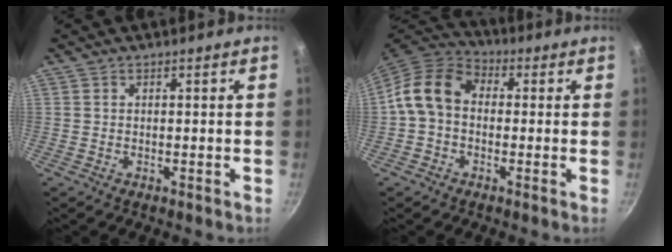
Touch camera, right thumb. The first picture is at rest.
{"total": 10.1, "force": [0.0, 7.7, 6.5], "torque": [-0.099, 0.032, -0.024]}